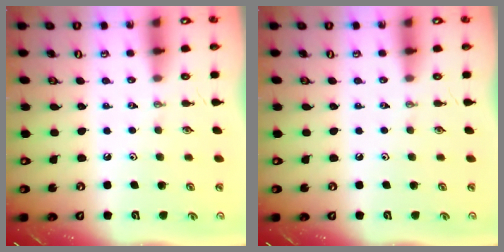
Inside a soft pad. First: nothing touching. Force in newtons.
{"total": 0.0}